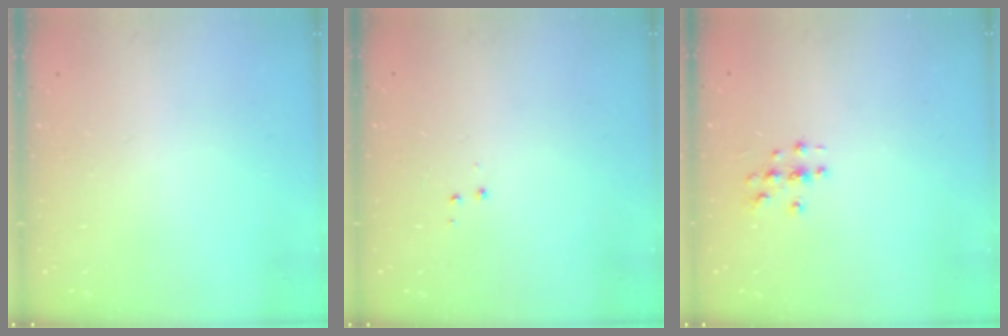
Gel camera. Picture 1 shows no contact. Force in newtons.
{"total": 2.9, "press": 2.8, "slide": 0.4}
{"total": 2.8, "press": 2.8, "slide": 0.3}